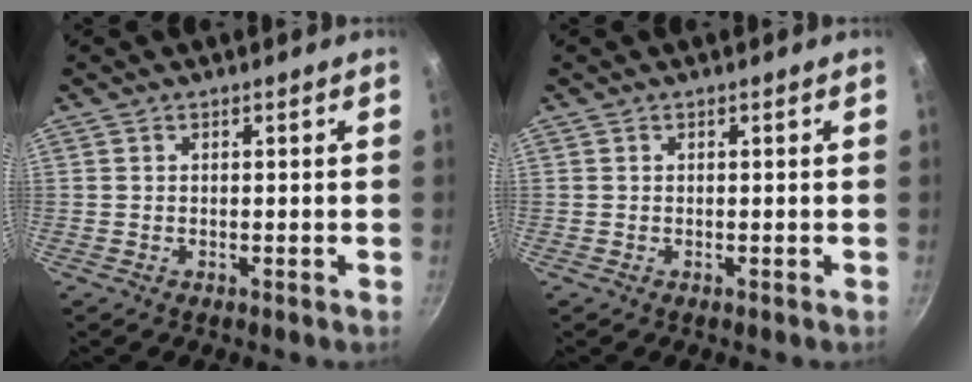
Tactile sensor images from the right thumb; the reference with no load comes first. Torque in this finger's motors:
{"motor_torque": [-0.09, 0.08, 0.00, 0.00, 0.00]}